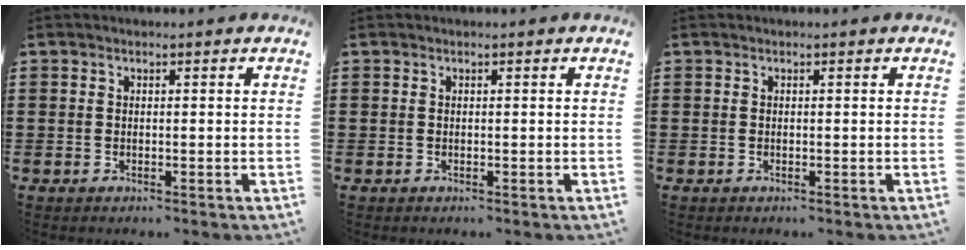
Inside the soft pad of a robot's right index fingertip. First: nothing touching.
{"total": 0.0}
{"total": 0.0}